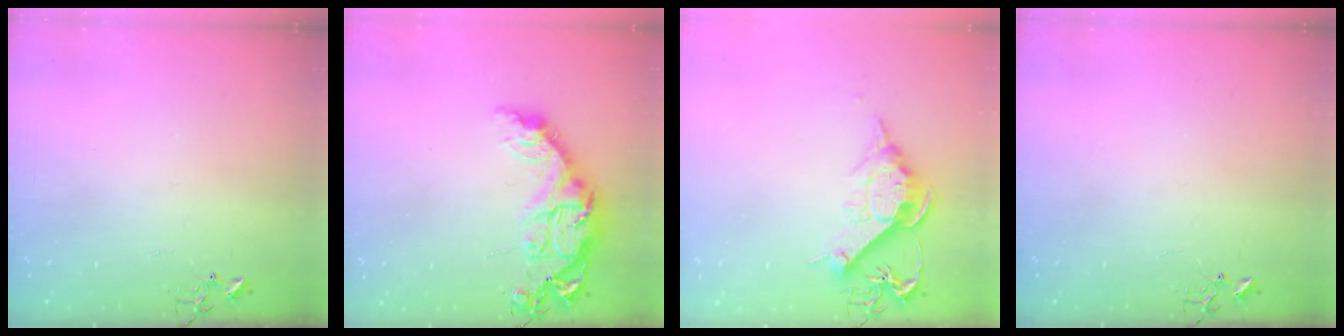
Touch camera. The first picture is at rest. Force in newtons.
{"total": 15.4, "press": 15.4, "slide": 0.6}
{"total": 11.9, "press": 11.9, "slide": 0.4}
{"total": 0.0}